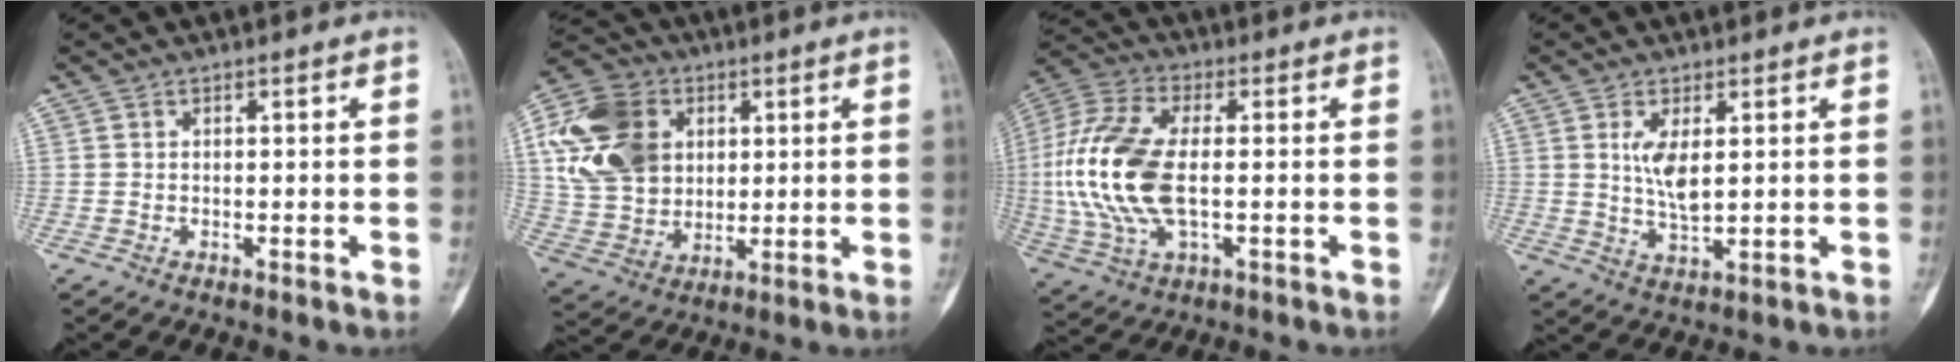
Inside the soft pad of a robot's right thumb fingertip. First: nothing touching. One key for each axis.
{"total": 17.8, "fx": 4.4, "fy": 13.7, "fz": 10.5, "tx": -0.192, "ty": 0.003, "tz": 0.081}
{"total": 18.2, "fx": -0.6, "fy": 8.9, "fz": 15.8, "tx": -0.360, "ty": 0.004, "tz": -0.009}
{"total": 5.5, "fx": 1.2, "fy": 2.0, "fz": 5.0, "tx": -0.097, "ty": -0.017, "tz": 0.031}